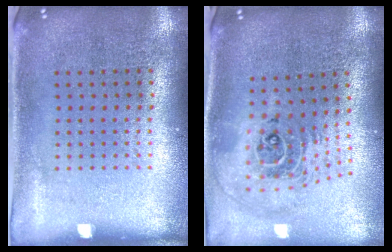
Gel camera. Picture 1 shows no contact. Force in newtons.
{"total": 2.4, "press": 1.7, "slide": 1.7}